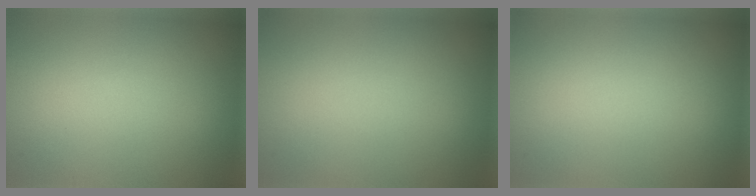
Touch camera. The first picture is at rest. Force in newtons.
{"total": 0.0}
{"total": 0.0}